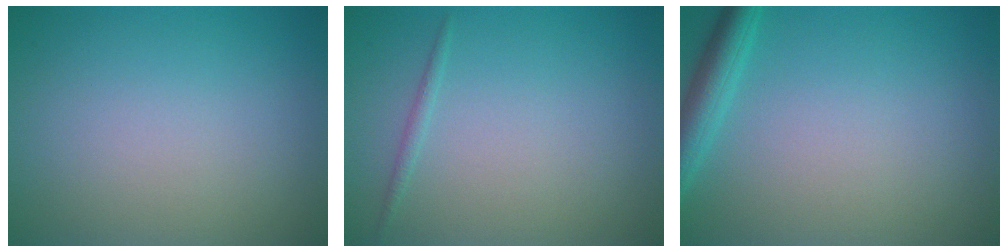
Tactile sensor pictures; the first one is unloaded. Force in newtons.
{"total": 0.7, "press": 0.7, "slide": 0.0}
{"total": 3.0, "press": 2.9, "slide": 0.2}